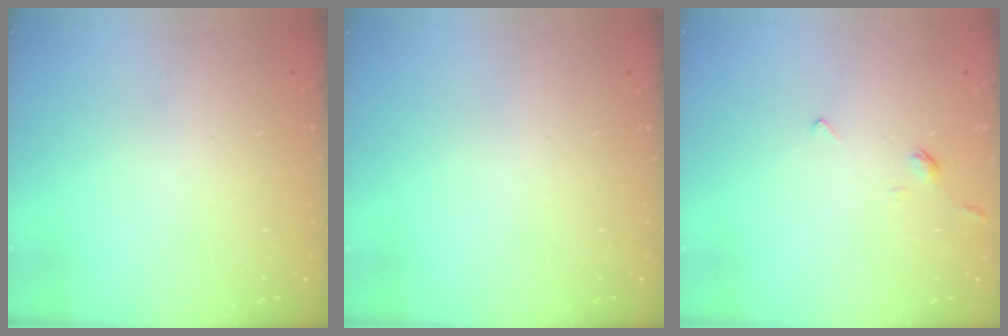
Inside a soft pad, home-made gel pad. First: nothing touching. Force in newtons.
{"total": 0.0}
{"total": 2.4, "press": 2.3, "slide": 0.6}